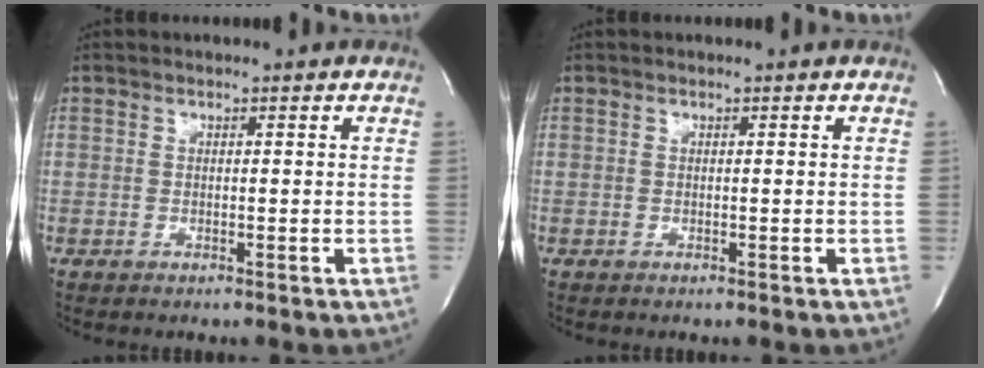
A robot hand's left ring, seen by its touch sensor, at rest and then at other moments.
{"total": 0.0}